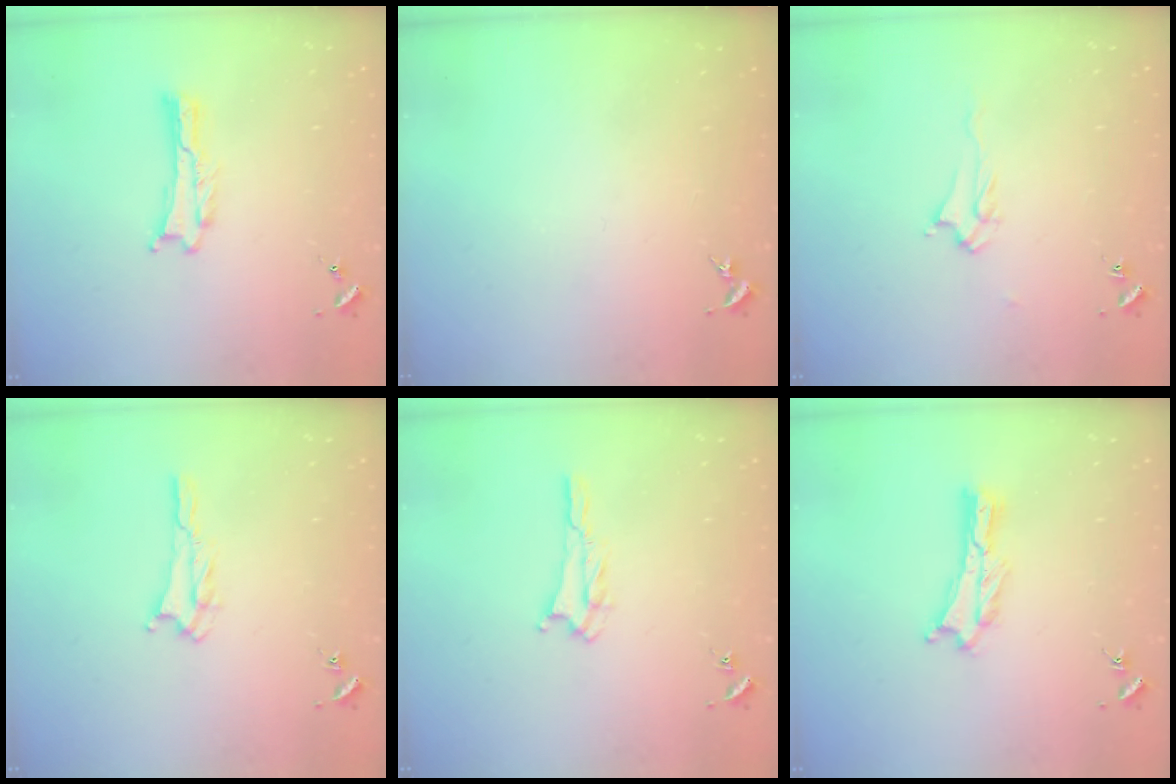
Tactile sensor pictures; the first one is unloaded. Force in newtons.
{"total": 0.0}
{"total": 2.5, "press": 2.4, "slide": 0.4}
{"total": 2.3, "press": 2.2, "slide": 0.4}
{"total": 2.3, "press": 2.2, "slide": 0.4}
{"total": 0.9, "press": 0.9, "slide": 0.2}